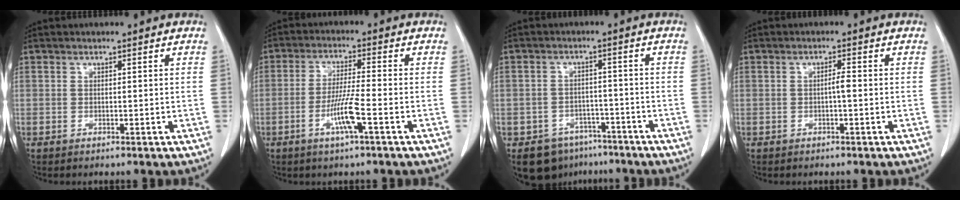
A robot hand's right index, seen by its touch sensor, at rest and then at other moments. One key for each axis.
{"total": 6.4, "fx": -2.6, "fy": -0.3, "fz": 5.8, "tx": -0.115, "ty": -0.007, "tz": -0.050}
{"total": 7.5, "fx": -5.4, "fy": 5.1, "fz": 1.1, "tx": -0.008, "ty": 0.014, "tz": -0.075}
{"total": 1.4, "fx": -0.3, "fy": 0.0, "fz": 1.3, "tx": -0.024, "ty": 0.002, "tz": -0.003}